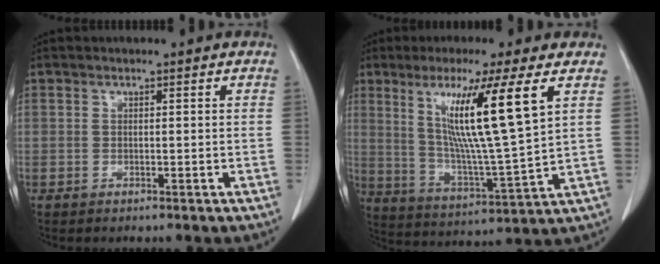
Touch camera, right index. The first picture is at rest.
{"total": 15.1, "force": [5.9, -0.9, 13.9], "torque": [-0.245, -0.017, 0.104]}